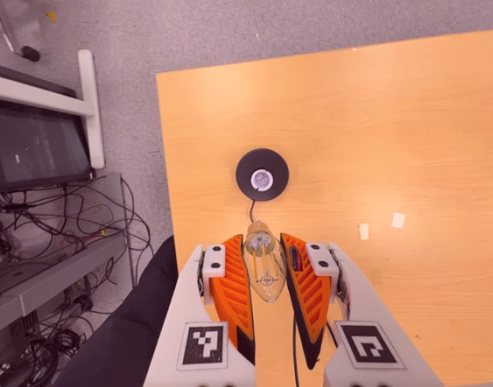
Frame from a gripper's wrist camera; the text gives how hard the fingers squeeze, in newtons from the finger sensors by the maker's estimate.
{"total": 19.2, "left": 21.5, "right": 16.8}